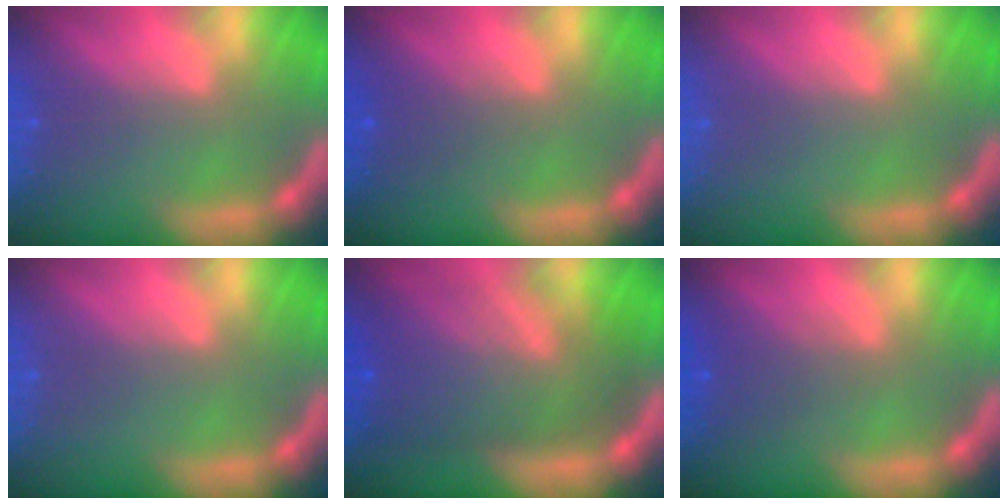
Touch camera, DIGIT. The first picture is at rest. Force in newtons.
{"total": 1.9}
{"total": 0.0}
{"total": 0.0}
{"total": 10.0}
{"total": 2.4}